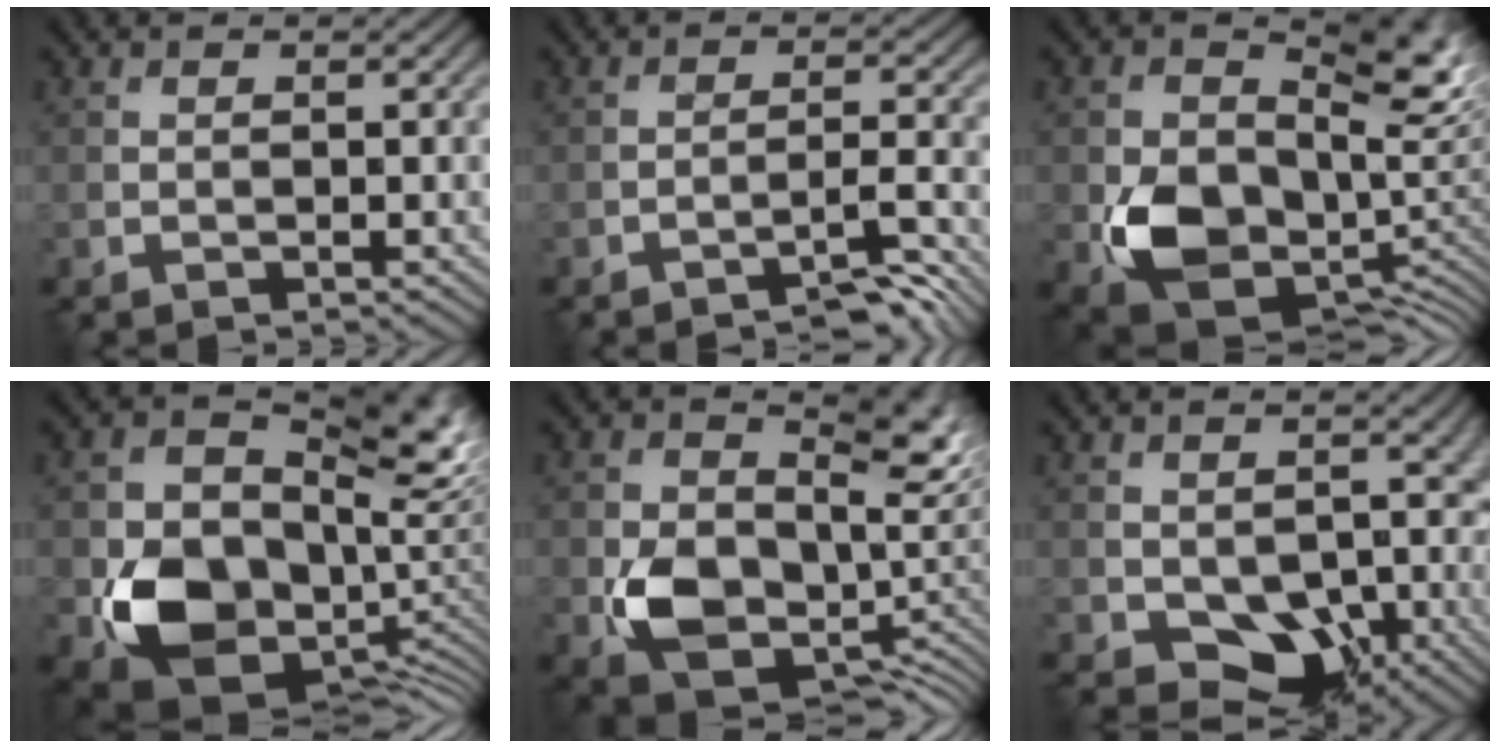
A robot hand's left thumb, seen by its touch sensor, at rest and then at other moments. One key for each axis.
{"total": 4.9, "fx": -3.8, "fy": 0.6, "fz": 3.0, "tx": -0.042, "ty": 0.016, "tz": -0.064}
{"total": 13.2, "fx": 0.8, "fy": 10.0, "fz": 8.5, "tx": -0.136, "ty": -0.046, "tz": 0.019}
{"total": 16.8, "fx": -0.7, "fy": 12.9, "fz": 10.8, "tx": -0.193, "ty": -0.053, "tz": 0.013}
{"total": 11.1, "fx": 0.4, "fy": 8.4, "fz": 7.3, "tx": -0.130, "ty": -0.039, "tz": 0.019}
{"total": 9.4, "fx": -1.2, "fy": 7.1, "fz": 6.1, "tx": -0.102, "ty": -0.029, "tz": -0.019}